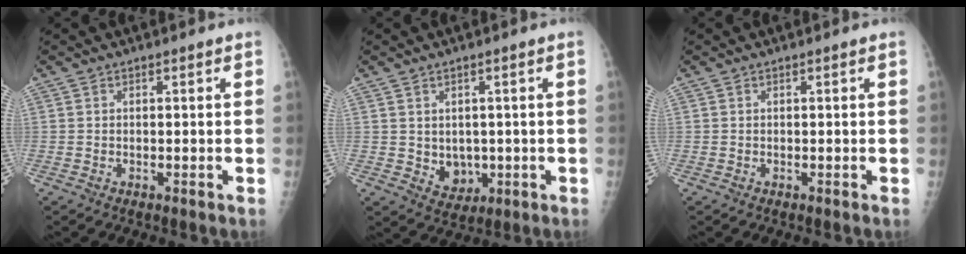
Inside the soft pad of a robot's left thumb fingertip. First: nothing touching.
{"total": 4.7, "force": [-0.1, 3.9, 2.7], "torque": [-0.020, -0.007, 0.014]}
{"total": 0.0}